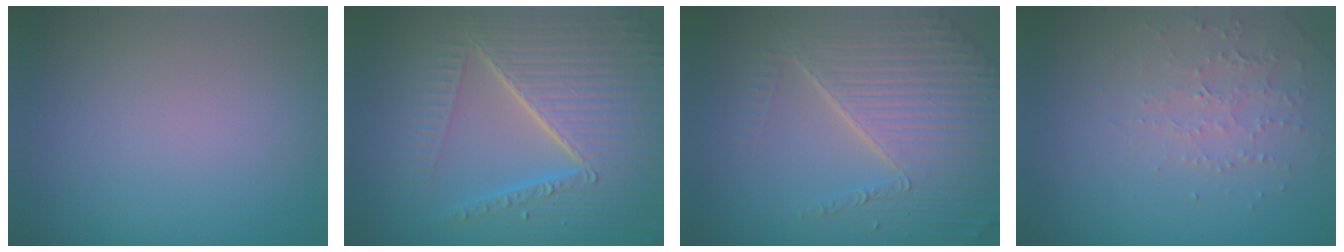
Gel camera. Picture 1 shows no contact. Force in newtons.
{"total": 8.9, "press": 5.9, "slide": 6.7}
{"total": 7.7, "press": 5.4, "slide": 5.5}
{"total": 2.2, "press": 2.1, "slide": 0.6}